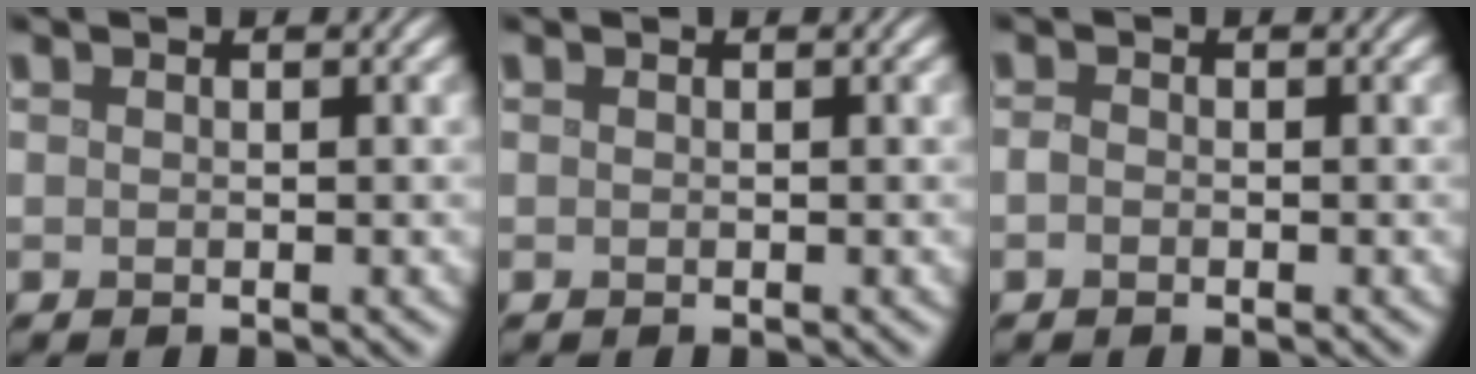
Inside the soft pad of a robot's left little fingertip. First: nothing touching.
{"total": 0.0}
{"total": 0.7, "force": [-0.4, 0.5, 0.4], "torque": [-0.008, 0.000, -0.009]}